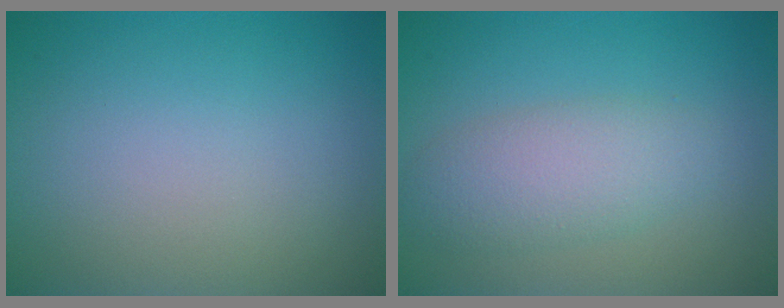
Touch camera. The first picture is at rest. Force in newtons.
{"total": 3.8, "press": 3.8, "slide": 0.1}